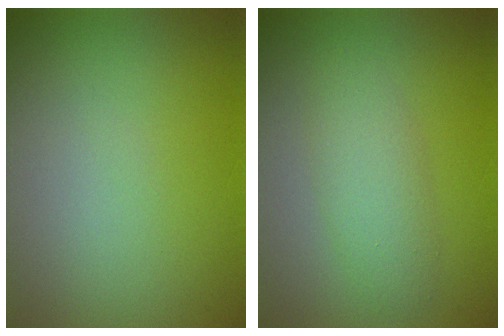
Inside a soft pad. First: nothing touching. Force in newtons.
{"total": 2.7, "press": 2.7, "slide": 0.0}